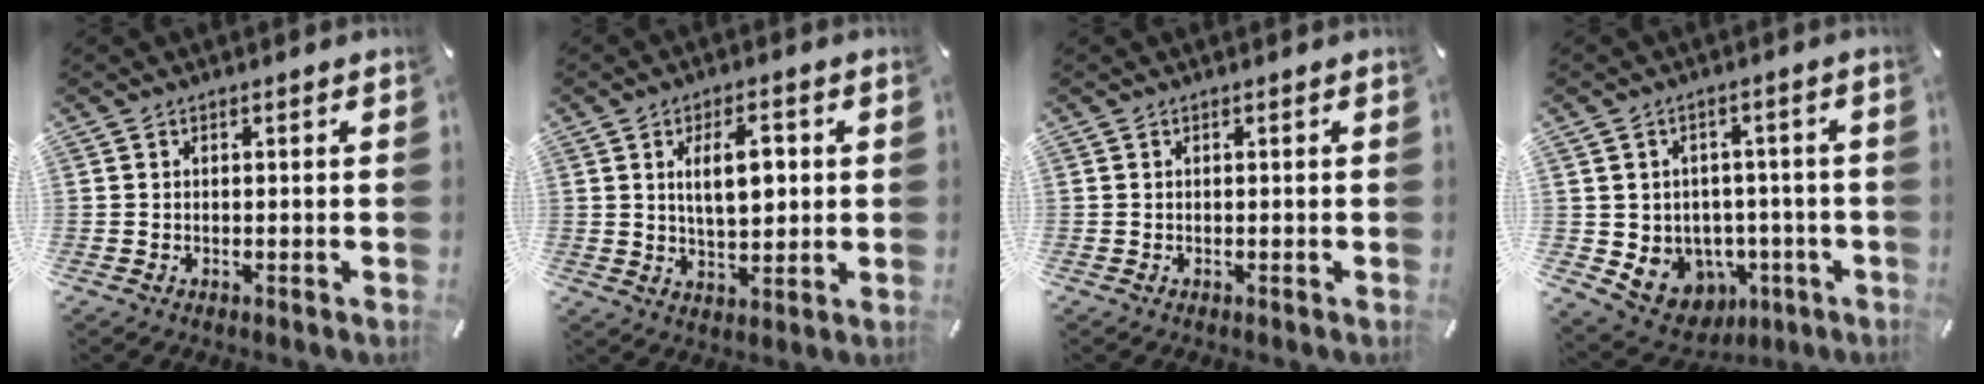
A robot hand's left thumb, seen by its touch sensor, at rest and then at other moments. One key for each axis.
{"total": 9.2, "fx": 2.0, "fy": 4.9, "fz": 7.5, "tx": -0.126, "ty": 0.000, "tz": 0.026}
{"total": 0.0}
{"total": 7.5, "fx": -1.5, "fy": 7.2, "fz": 1.7, "tx": -0.029, "ty": -0.012, "tz": -0.015}